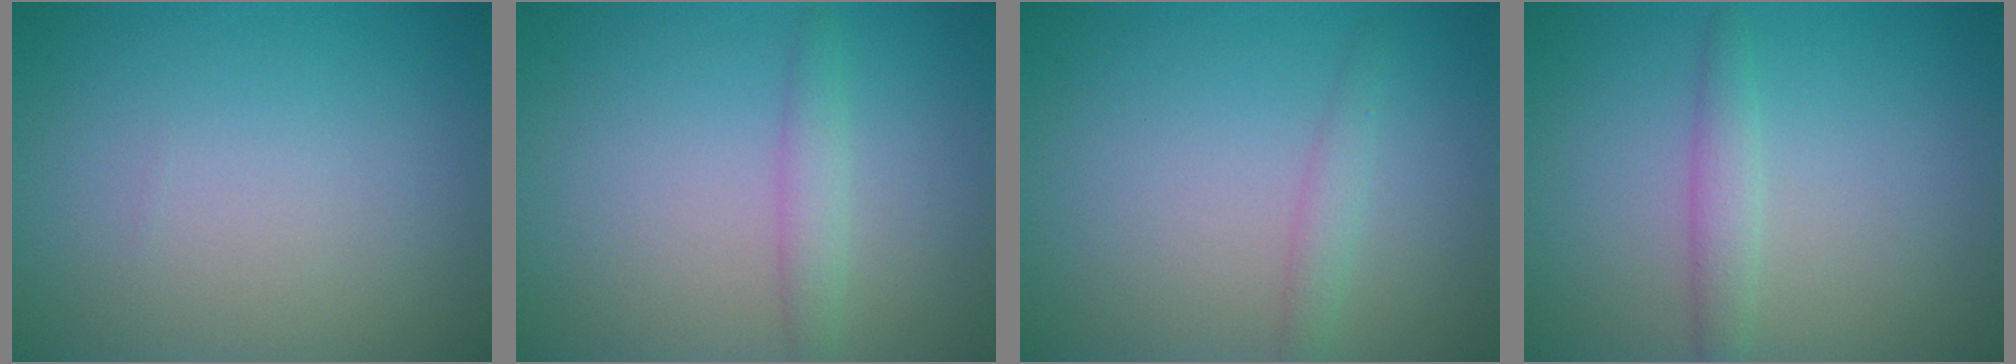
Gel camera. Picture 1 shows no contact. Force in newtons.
{"total": 1.7, "press": 1.7, "slide": 0.1}
{"total": 1.4, "press": 1.4, "slide": 0.0}
{"total": 1.8, "press": 1.8, "slide": 0.0}